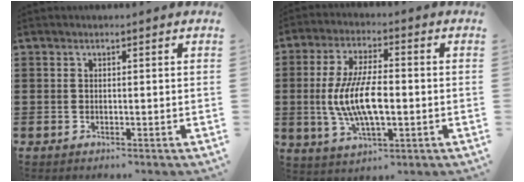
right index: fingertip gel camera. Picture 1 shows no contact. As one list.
[{"total": 10.3, "force": [-1.1, 3.9, 9.5], "torque": [-0.207, -0.008, -0.026]}]